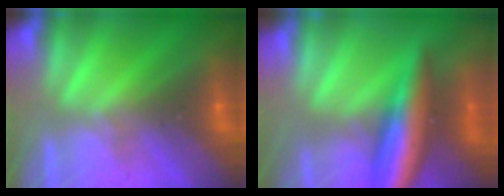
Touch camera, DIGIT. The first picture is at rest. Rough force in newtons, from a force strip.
{"total": 9.4}